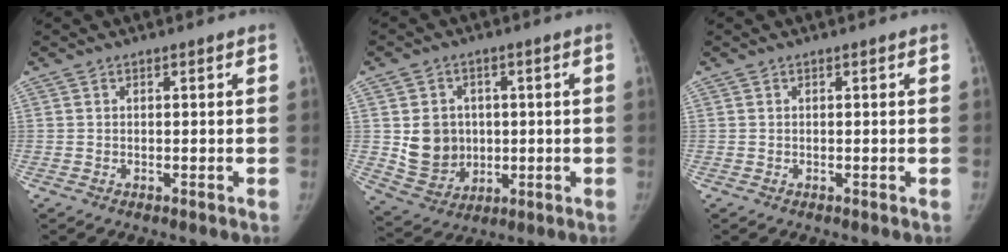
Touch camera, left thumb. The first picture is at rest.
{"total": 10.0, "force": [0.5, 8.9, 4.7], "torque": [-0.044, -0.006, 0.028]}
{"total": 0.0}